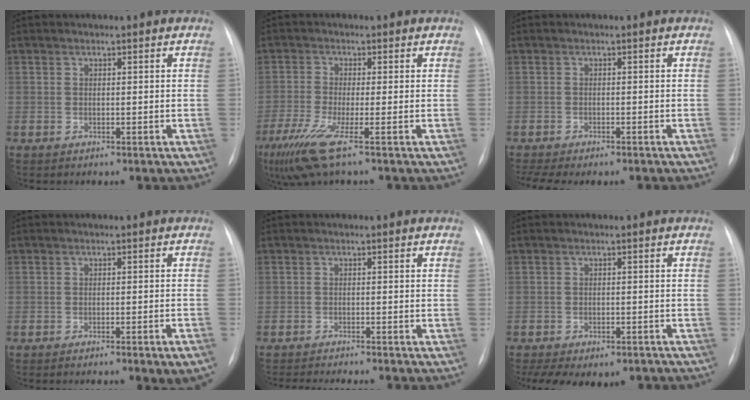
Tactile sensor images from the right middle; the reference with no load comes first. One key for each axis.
{"total": 7.3, "fx": -4.3, "fy": 0.2, "fz": 5.9, "tx": -0.124, "ty": -0.026, "tz": -0.086}
{"total": 7.9, "fx": -6.7, "fy": 2.0, "fz": 3.7, "tx": -0.055, "ty": 0.007, "tz": -0.093}
{"total": 5.3, "fx": -3.5, "fy": 0.2, "fz": 3.9, "tx": -0.035, "ty": -0.003, "tz": -0.045}
{"total": 6.7, "fx": -6.2, "fy": -0.3, "fz": 2.7, "tx": -0.030, "ty": -0.012, "tz": -0.093}
{"total": 12.3, "fx": -8.9, "fy": 6.0, "fz": 5.9, "tx": -0.116, "ty": 0.004, "tz": -0.110}